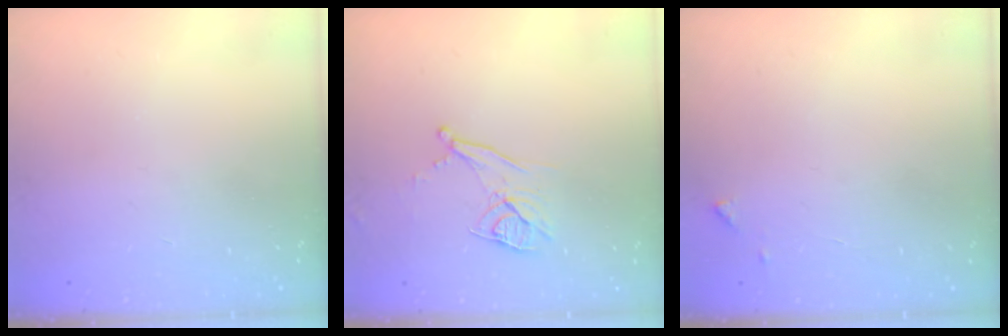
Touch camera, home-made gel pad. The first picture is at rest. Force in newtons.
{"total": 9.7, "press": 9.2, "slide": 3.0}
{"total": 4.5, "press": 4.4, "slide": 0.5}